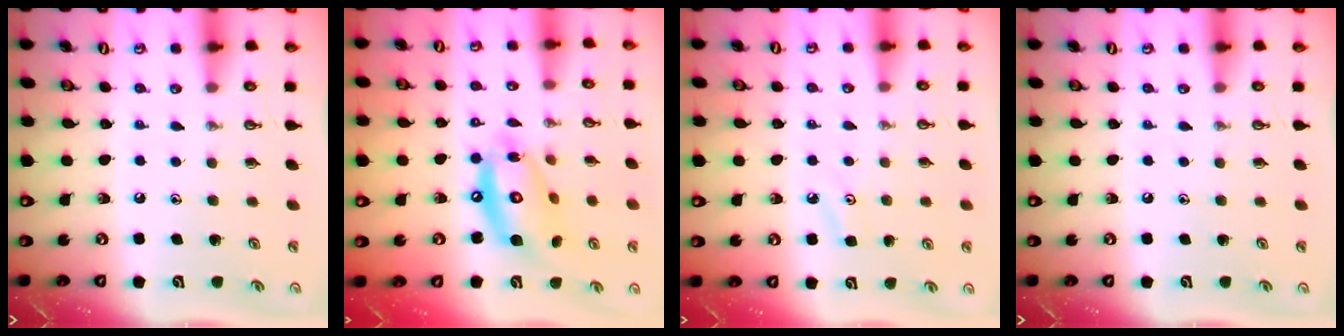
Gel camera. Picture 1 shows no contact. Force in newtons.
{"total": 14.8, "press": 14.7, "slide": 1.3}
{"total": 3.2, "press": 3.2, "slide": 0.4}
{"total": 0.0}